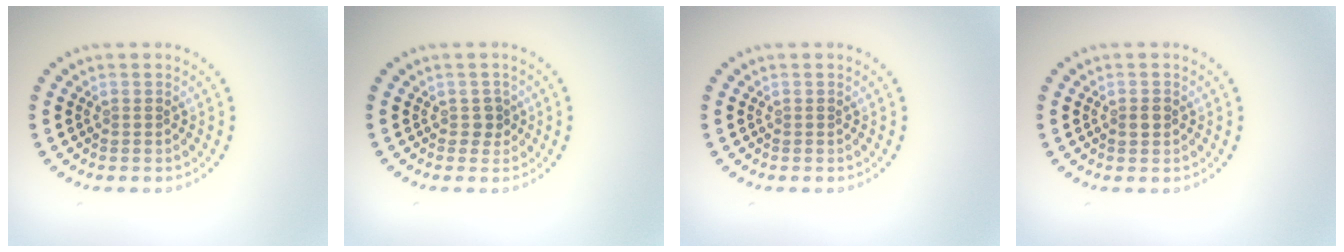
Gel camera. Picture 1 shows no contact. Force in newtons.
{"total": 1.0, "press": 0.9, "slide": 0.6}
{"total": 0.0}
{"total": 1.2, "press": 1.1, "slide": 0.2}